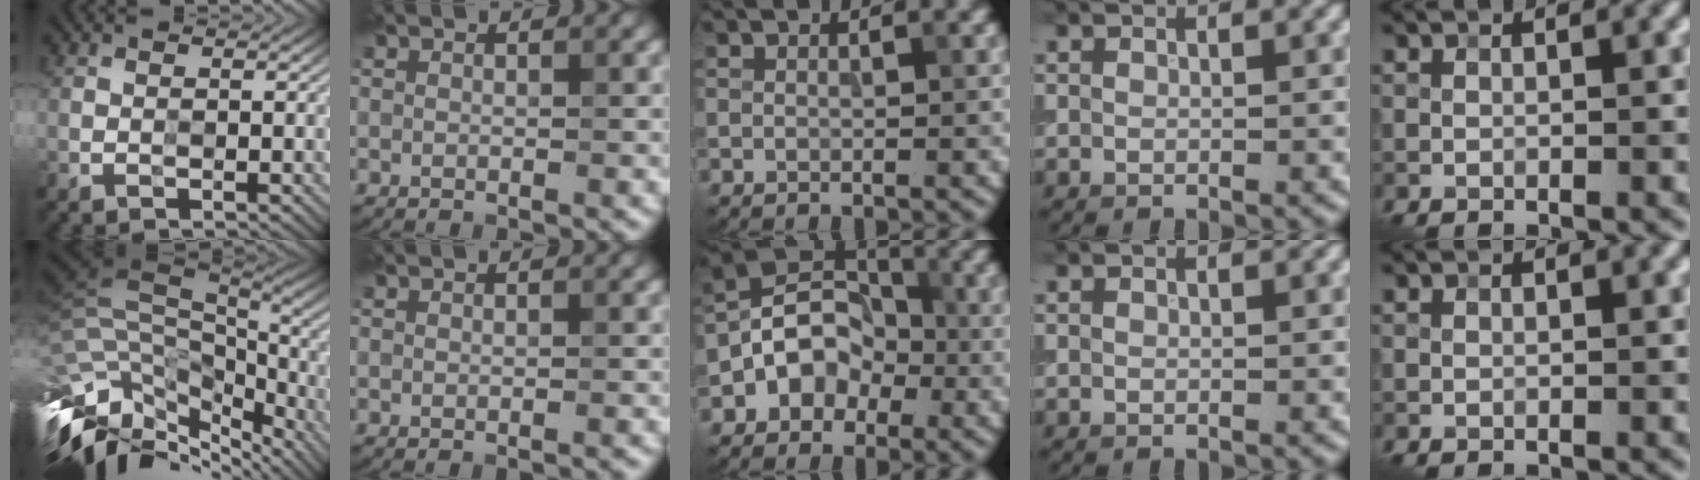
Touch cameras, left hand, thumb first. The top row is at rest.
{"thumb": {"total": 15.3, "force": [-5.2, 8.5, 11.7], "torque": [-0.243, -0.014, -0.055]}, "middle": {"total": 5.4, "force": [-1.9, 4.2, 2.8], "torque": [-0.018, 0.013, -0.048]}}